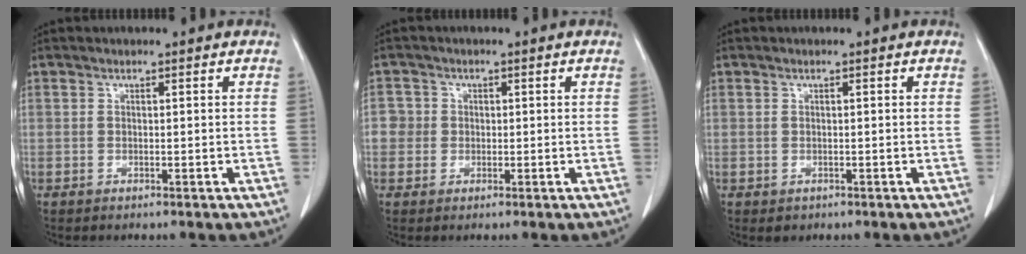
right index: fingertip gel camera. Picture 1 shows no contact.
{"total": 2.8, "force": [-0.1, 2.8, 0.1], "torque": [0.014, 0.012, -0.003]}
{"total": 0.9, "force": [-0.3, 0.8, 0.2], "torque": [-0.005, 0.003, 0.002]}